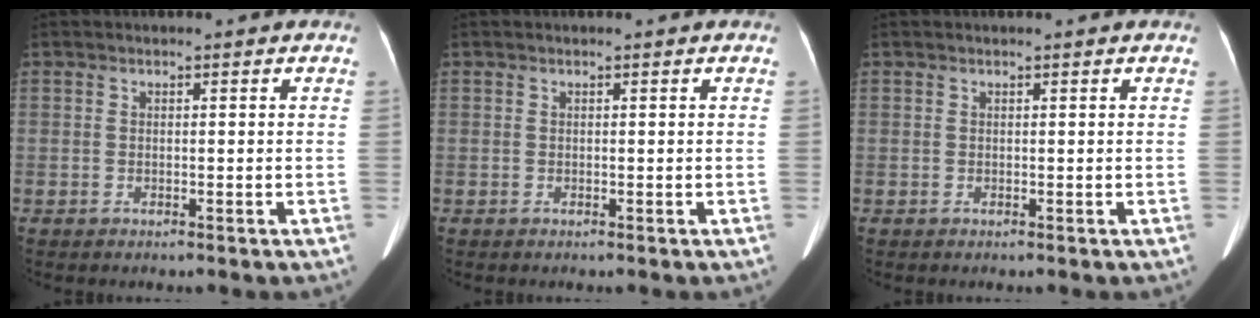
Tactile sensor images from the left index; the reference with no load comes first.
{"total": 0.0}
{"total": 0.9, "force": [0.8, 0.0, 0.4], "torque": [-0.009, 0.014, 0.011]}